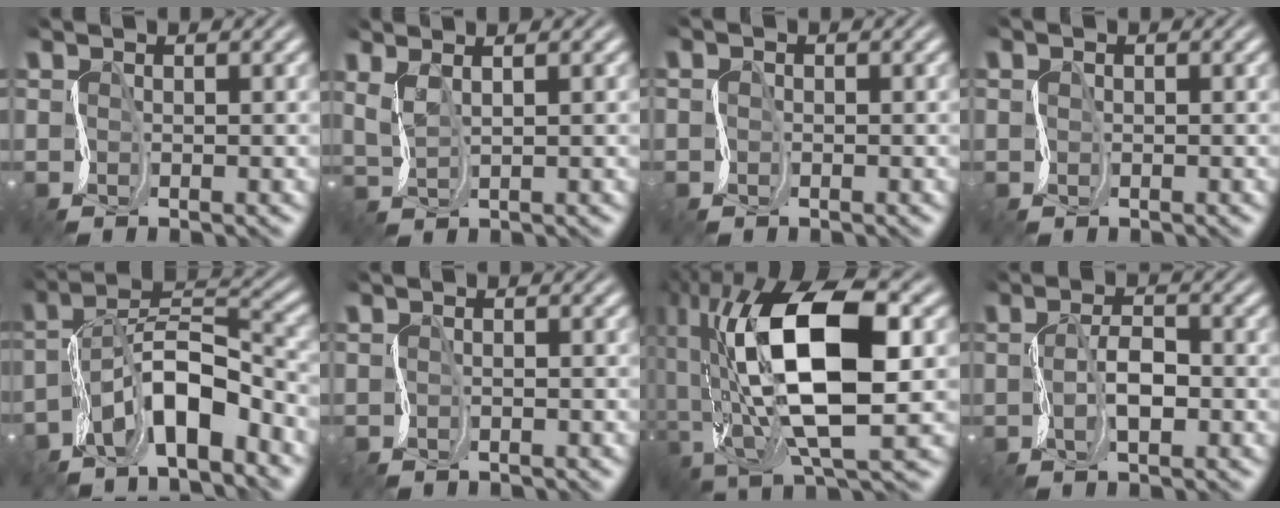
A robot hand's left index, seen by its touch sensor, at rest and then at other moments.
{"total": 1.8, "force": [1.8, 0.2, 0.3], "torque": [-0.025, 0.019, 0.018]}
{"total": 1.1, "force": [-0.4, -0.3, -1.0], "torque": [0.001, 0.005, -0.007]}
{"total": 0.8, "force": [0.0, -0.2, -0.8], "torque": [-0.004, 0.005, 0.002]}
{"total": 6.2, "force": [-4.4, 1.7, 4.0], "torque": [-0.082, 0.025, -0.086]}
{"total": 1.0, "force": [0.0, -0.3, -1.0], "torque": [0.004, -0.001, -0.008]}
{"total": 12.6, "force": [0.2, 5.6, 11.3], "torque": [-0.246, 0.008, 0.005]}
{"total": 1.4, "force": [-0.1, 0.4, 1.3], "torque": [-0.049, 0.008, 0.001]}